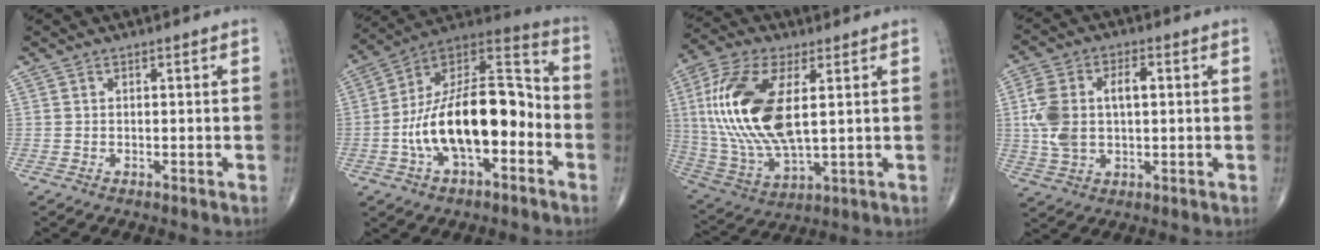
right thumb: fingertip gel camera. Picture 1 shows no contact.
{"total": 21.8, "force": [-4.7, 10.6, 18.5], "torque": [-0.297, 0.053, -0.081]}
{"total": 20.7, "force": [3.5, 9.4, 18.0], "torque": [-0.390, -0.017, 0.068]}
{"total": 11.7, "force": [1.0, 6.7, 9.5], "torque": [-0.200, 0.020, 0.024]}